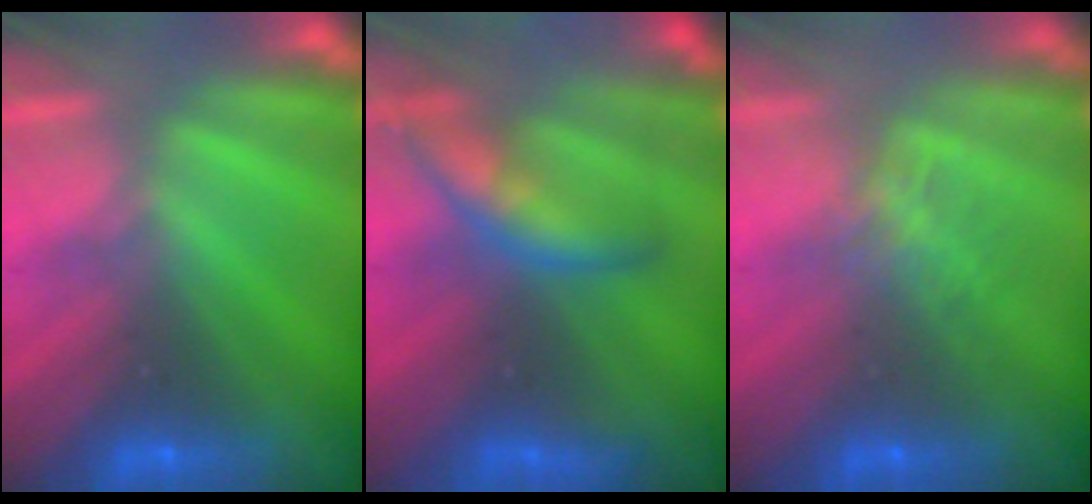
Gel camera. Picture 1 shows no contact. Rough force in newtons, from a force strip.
{"total": 7.2}
{"total": 1.3}